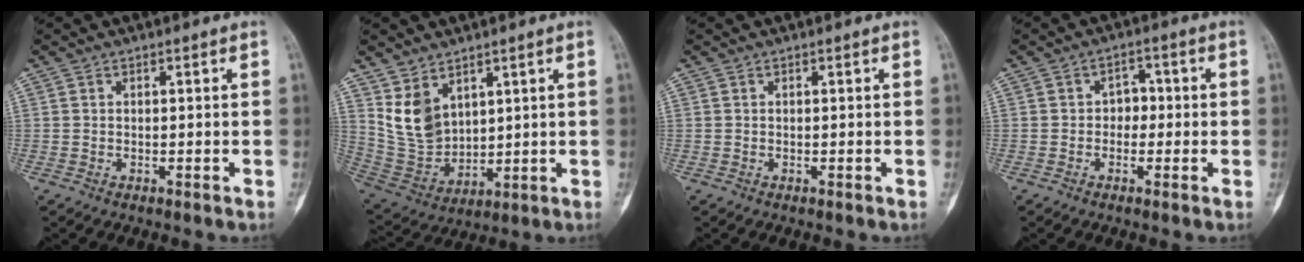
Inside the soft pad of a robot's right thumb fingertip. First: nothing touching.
{"total": 9.7, "force": [4.8, 6.5, 5.3], "torque": [-0.082, -0.028, 0.121]}
{"total": 0.0}
{"total": 3.3, "force": [-0.4, 2.6, 1.9], "torque": [0.004, 0.013, -0.017]}